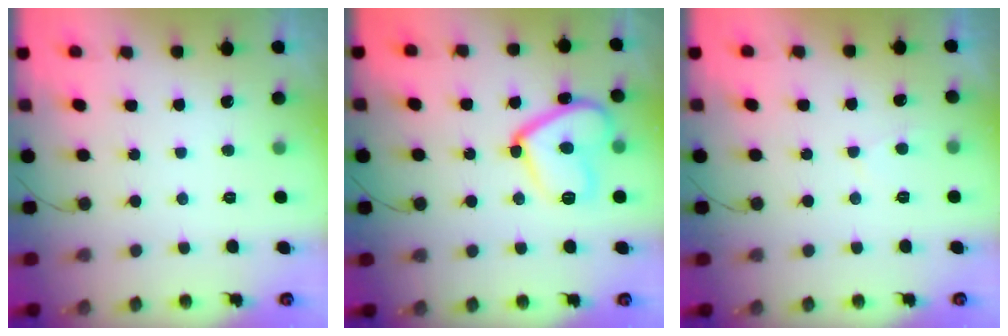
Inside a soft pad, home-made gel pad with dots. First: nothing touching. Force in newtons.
{"total": 15.0, "press": 14.9, "slide": 1.5}
{"total": 2.7, "press": 2.6, "slide": 0.5}